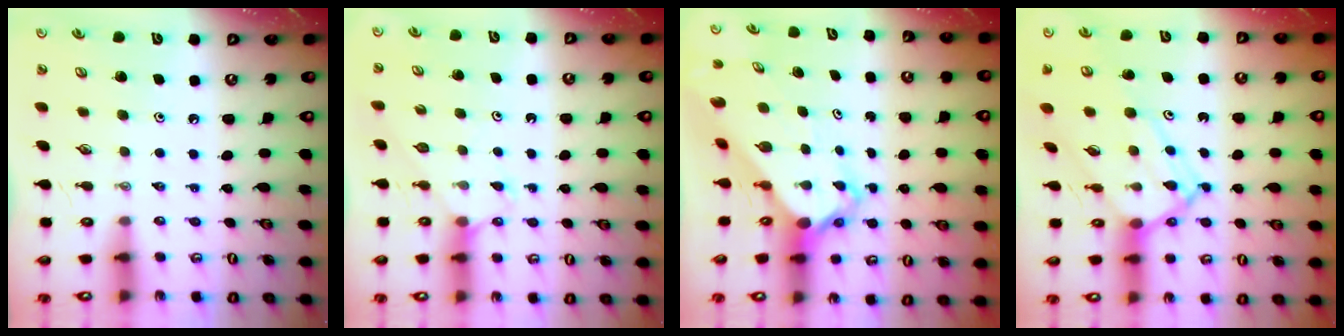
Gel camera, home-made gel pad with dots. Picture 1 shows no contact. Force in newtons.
{"total": 5.3, "press": 5.2, "slide": 0.5}
{"total": 4.2, "press": 4.2, "slide": 0.3}
{"total": 11.8, "press": 11.8, "slide": 1.0}